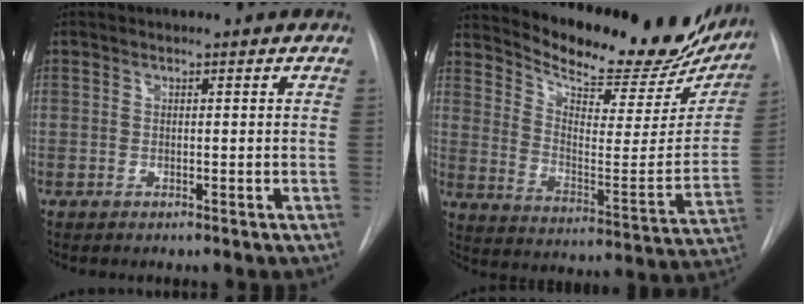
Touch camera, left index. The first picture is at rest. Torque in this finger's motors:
{"motor_torque": [0.25, -0.24, 0.45, 0.07]}